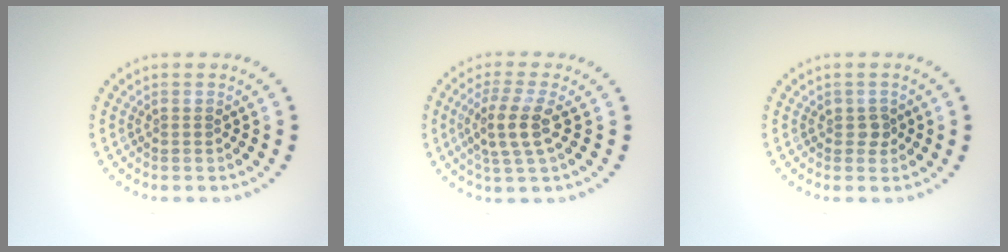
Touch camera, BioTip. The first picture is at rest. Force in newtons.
{"total": 3.6, "press": 3.2, "slide": 1.7}
{"total": 0.9, "press": 0.8, "slide": 0.3}